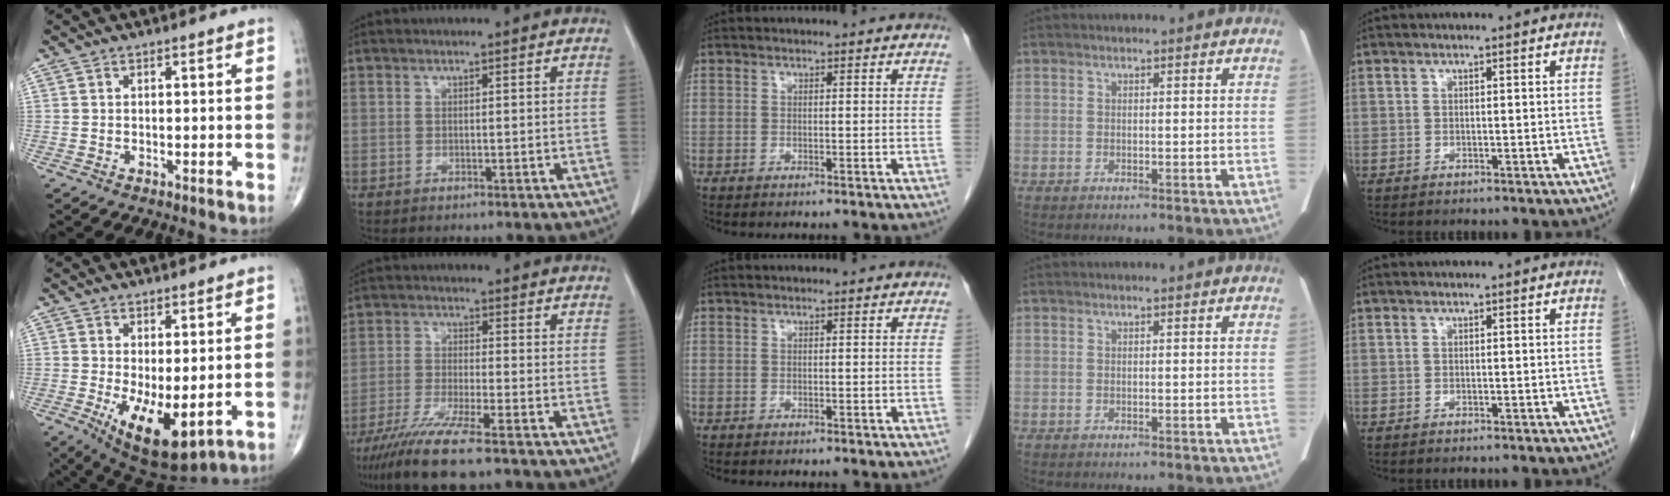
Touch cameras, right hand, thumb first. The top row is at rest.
{"thumb": {"total": 11.1, "force": [-2.2, 4.6, 9.9], "torque": [-0.156, -0.025, -0.015]}, "index": {"total": 10.9, "force": [-8.1, 0.2, 7.2], "torque": [-0.127, -0.031, -0.139]}}